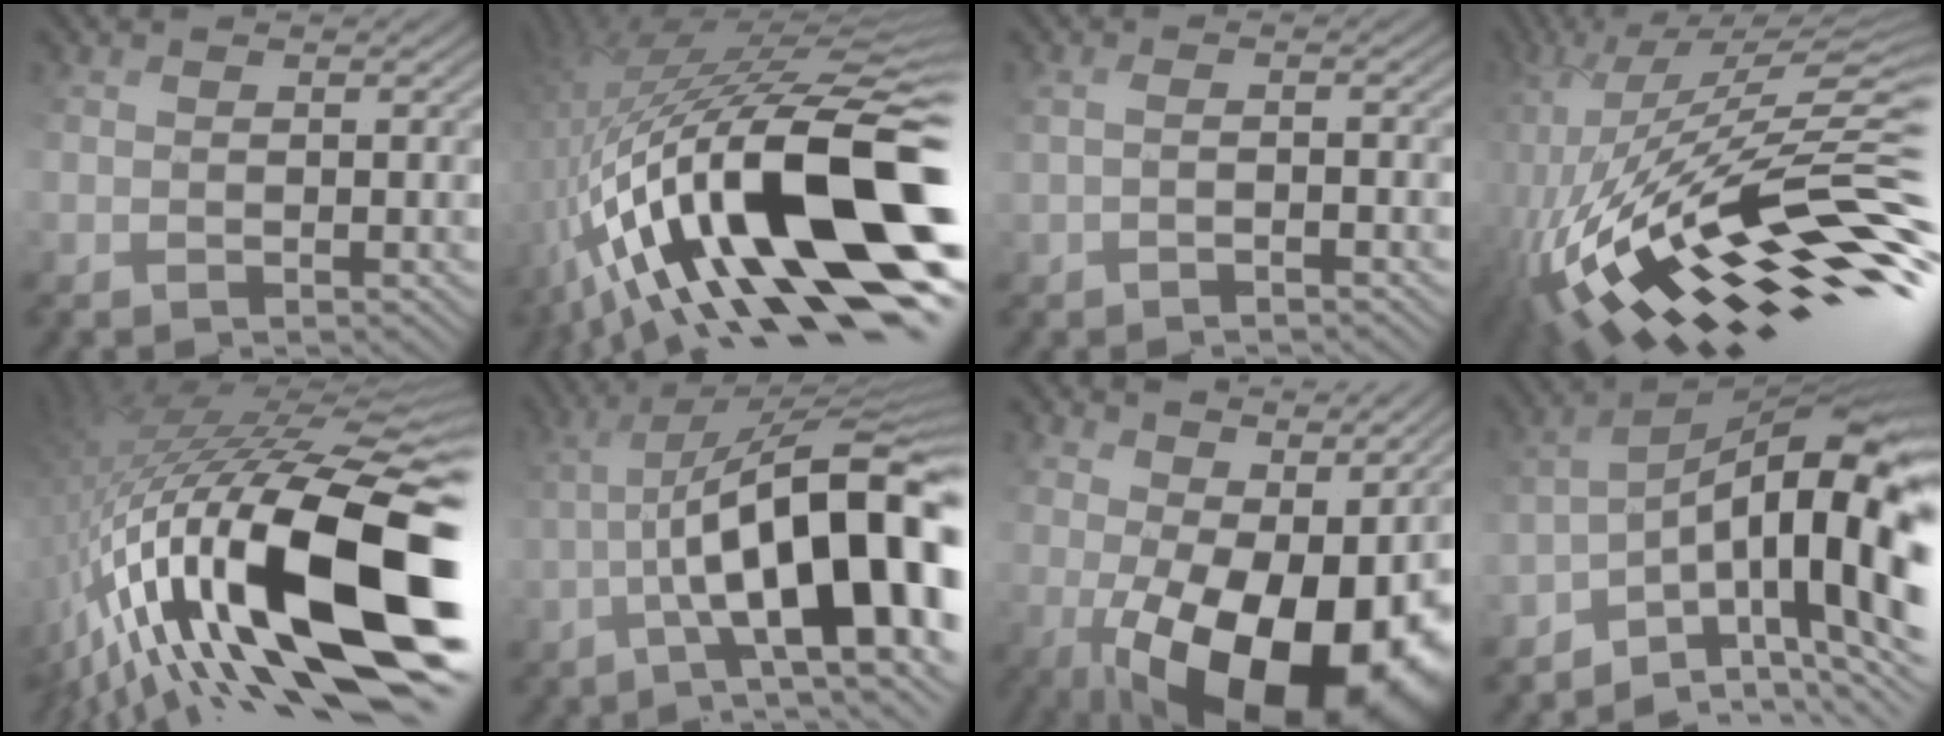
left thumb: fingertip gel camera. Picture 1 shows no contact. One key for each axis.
{"total": 18.7, "fx": -3.4, "fy": 6.7, "fz": 17.2, "tx": -0.298, "ty": 0.011, "tz": -0.058}
{"total": 1.2, "fx": -0.8, "fy": -0.1, "fz": 0.9, "tx": -0.011, "ty": 0.017, "tz": -0.021}
{"total": 17.8, "fx": -5.6, "fy": 7.4, "fz": 15.2, "tx": -0.304, "ty": 0.009, "tz": -0.098}
{"total": 18.7, "fx": -4.2, "fy": 6.6, "fz": 17.0, "tx": -0.317, "ty": -0.003, "tz": -0.079}
{"total": 16.1, "fx": -2.6, "fy": 5.4, "fz": 14.9, "tx": -0.221, "ty": 0.016, "tz": -0.019}
{"total": 16.8, "fx": -0.6, "fy": 9.9, "fz": 13.6, "tx": -0.181, "ty": -0.032, "tz": 0.037}
{"total": 13.9, "fx": -5.1, "fy": 5.1, "fz": 11.9, "tx": -0.189, "ty": 0.016, "tz": -0.088}